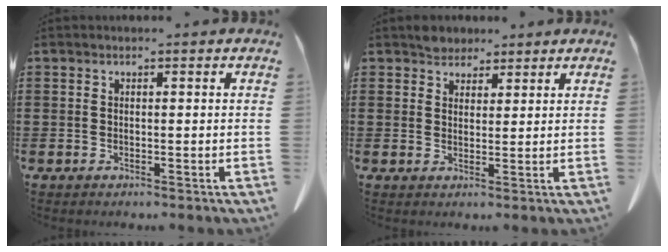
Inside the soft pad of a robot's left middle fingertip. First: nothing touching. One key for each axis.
{"total": 2.9, "fx": 2.5, "fy": 1.4, "fz": 0.0, "tx": -0.001, "ty": 0.002, "tz": 0.049}